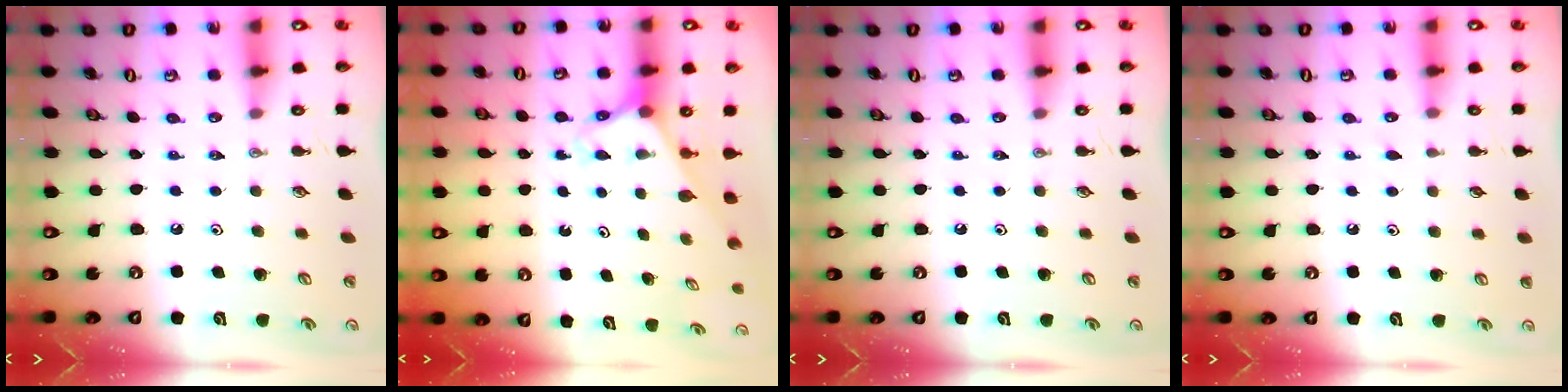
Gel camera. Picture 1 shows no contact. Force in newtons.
{"total": 2.6, "press": 2.6, "slide": 0.1}
{"total": 0.0}
{"total": 1.4, "press": 1.4, "slide": 0.2}